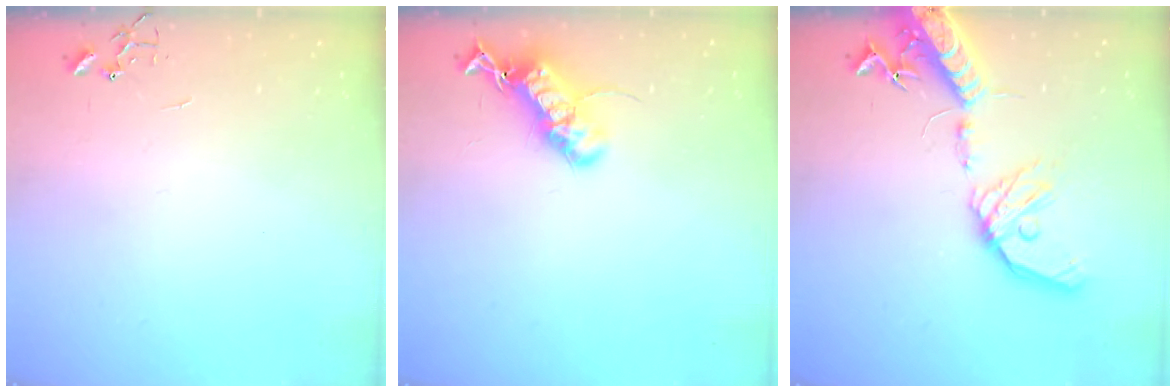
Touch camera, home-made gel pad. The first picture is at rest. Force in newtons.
{"total": 16.8, "press": 16.7, "slide": 0.8}
{"total": 20.1, "press": 19.7, "slide": 3.7}